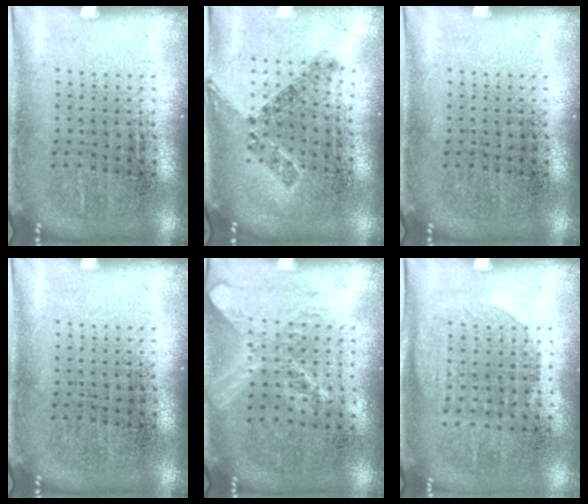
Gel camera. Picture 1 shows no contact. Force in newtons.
{"total": 0.8, "press": 0.8, "slide": 0.3}
{"total": 0.0}
{"total": 0.0}
{"total": 1.5, "press": 1.3, "slide": 0.7}
{"total": 1.1, "press": 1.0, "slide": 0.5}